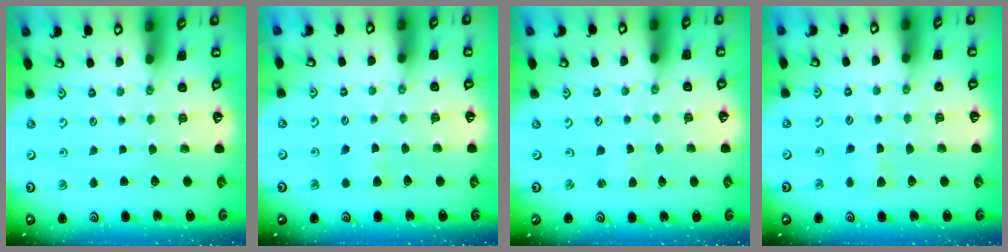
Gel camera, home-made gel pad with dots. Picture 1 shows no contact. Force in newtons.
{"total": 4.1, "press": 4.1, "slide": 0.6}
{"total": 0.8, "press": 0.8, "slide": 0.1}
{"total": 3.5, "press": 3.4, "slide": 0.5}